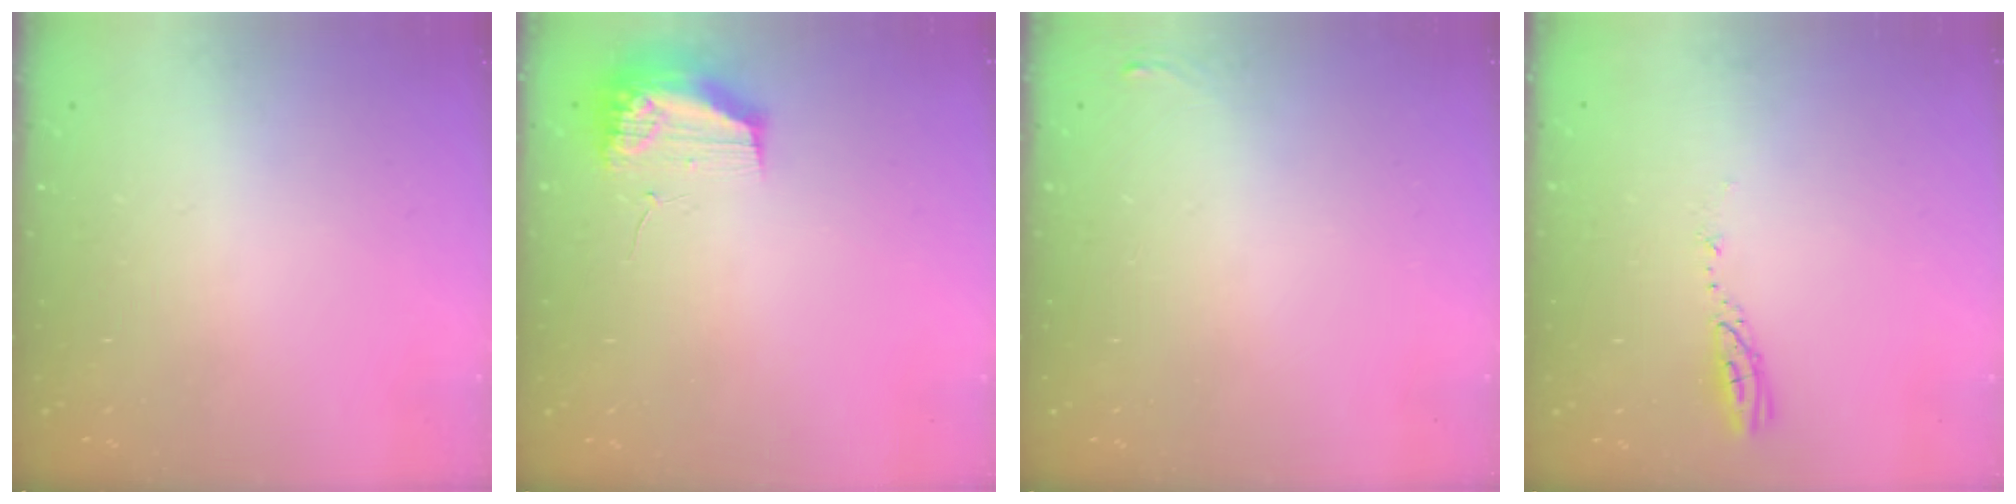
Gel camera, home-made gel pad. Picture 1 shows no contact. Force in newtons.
{"total": 10.7, "press": 10.7, "slide": 0.7}
{"total": 3.3, "press": 3.2, "slide": 1.1}
{"total": 3.7, "press": 3.7, "slide": 0.3}